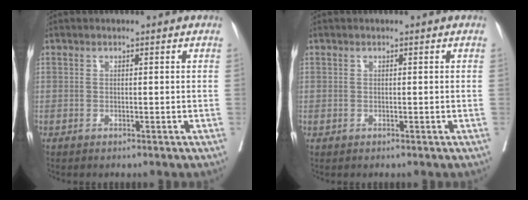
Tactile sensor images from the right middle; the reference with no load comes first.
{"total": 0.0}